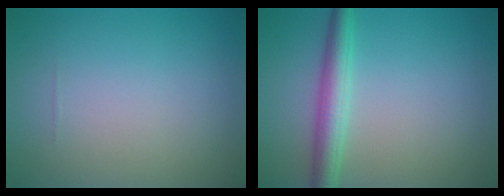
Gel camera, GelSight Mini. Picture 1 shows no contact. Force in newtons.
{"total": 3.5, "press": 3.5, "slide": 0.1}